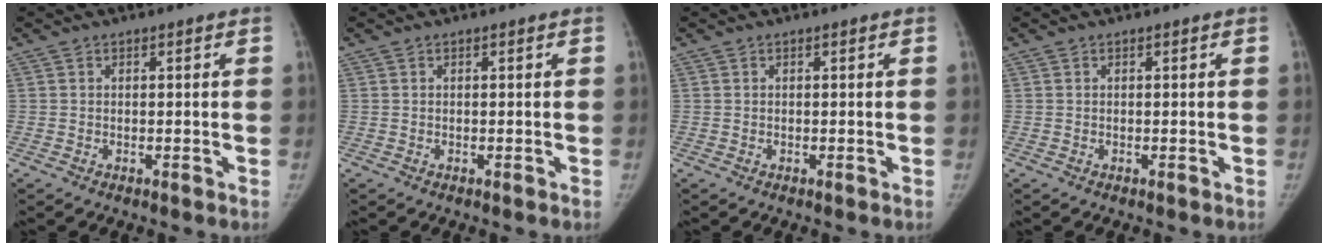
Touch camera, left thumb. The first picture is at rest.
{"total": 0.0}
{"total": 0.0}
{"total": 0.0}